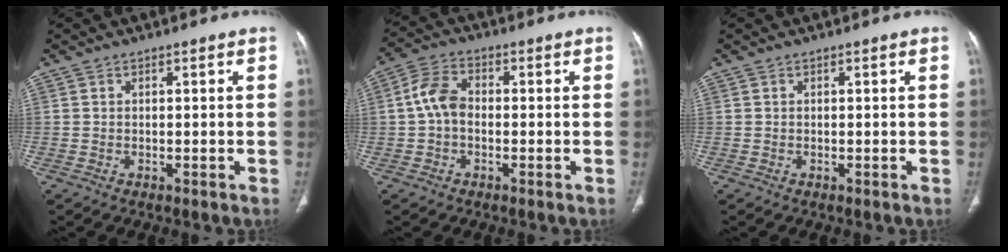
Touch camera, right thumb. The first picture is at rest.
{"total": 6.5, "force": [-0.3, 4.4, 4.7], "torque": [-0.090, 0.020, -0.014]}
{"total": 0.0}